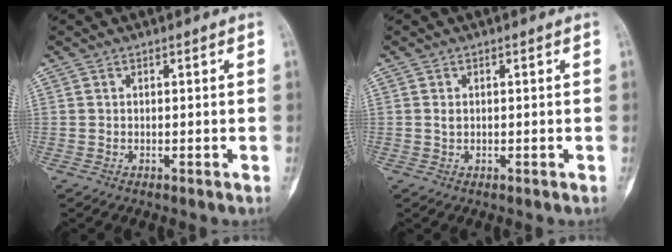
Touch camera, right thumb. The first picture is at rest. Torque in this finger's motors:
{"motor_torque": [0.12, 0.13, 0.17, -0.17, 0.08]}